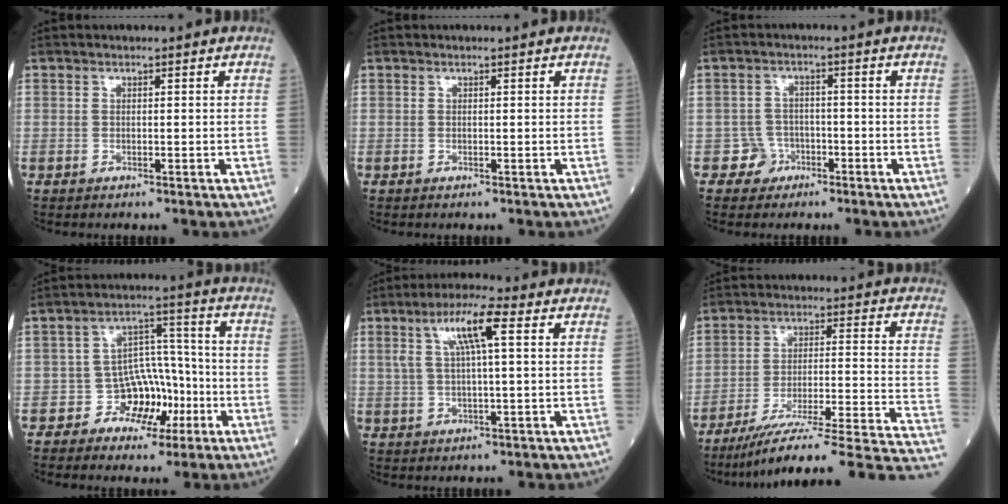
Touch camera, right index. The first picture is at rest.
{"total": 0.0}
{"total": 3.2, "force": [-1.8, 2.5, -0.5], "torque": [0.016, 0.015, -0.035]}
{"total": 7.5, "force": [-3.3, 5.8, 3.4], "torque": [-0.040, 0.027, -0.050]}
{"total": 7.4, "force": [2.4, 0.7, 7.0], "torque": [-0.136, 0.019, 0.043]}
{"total": 24.3, "force": [-20.4, -0.4, 13.2], "torque": [-0.121, -0.008, -0.296]}